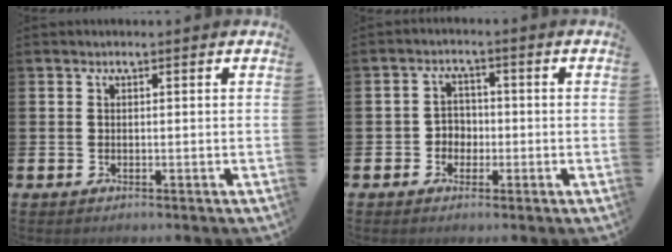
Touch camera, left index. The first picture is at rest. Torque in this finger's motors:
{"motor_torque": [-0.01, 0.19, 0.02, 0.00]}